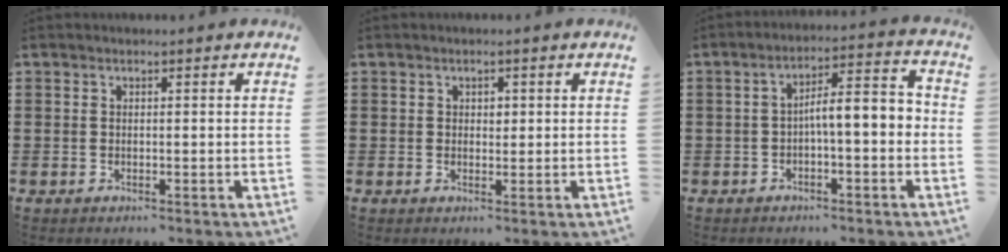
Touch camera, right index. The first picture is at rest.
{"total": 0.9, "force": [0.3, 0.7, 0.5], "torque": [-0.002, 0.001, 0.004]}
{"total": 5.3, "force": [-1.3, 1.5, 5.0], "torque": [-0.093, 0.008, -0.029]}